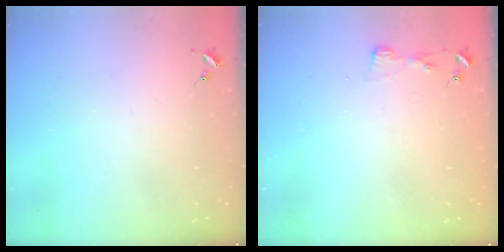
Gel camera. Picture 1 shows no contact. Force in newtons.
{"total": 3.3, "press": 3.3, "slide": 0.4}